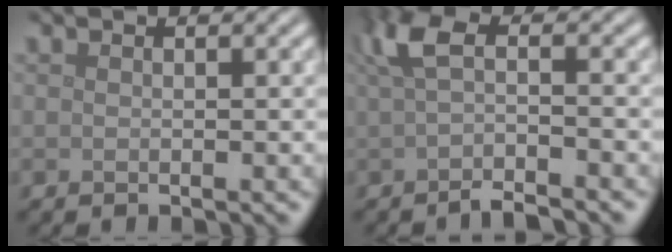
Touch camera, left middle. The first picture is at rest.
{"total": 4.2, "force": [-0.9, 1.1, 3.9], "torque": [-0.075, -0.006, -0.021]}